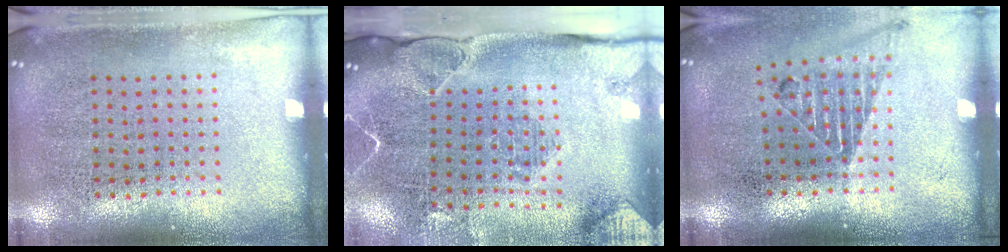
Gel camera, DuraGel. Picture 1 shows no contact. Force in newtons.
{"total": 2.3, "press": 2.1, "slide": 1.1}
{"total": 1.2, "press": 1.1, "slide": 0.3}